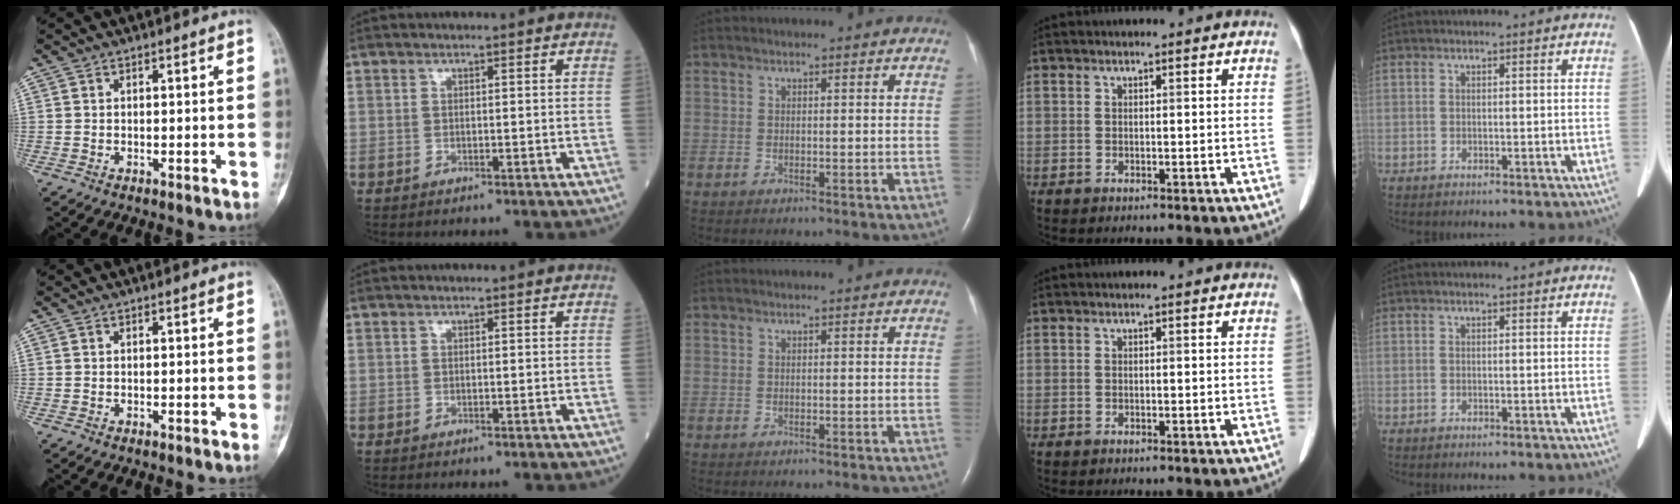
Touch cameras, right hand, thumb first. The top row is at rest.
{}